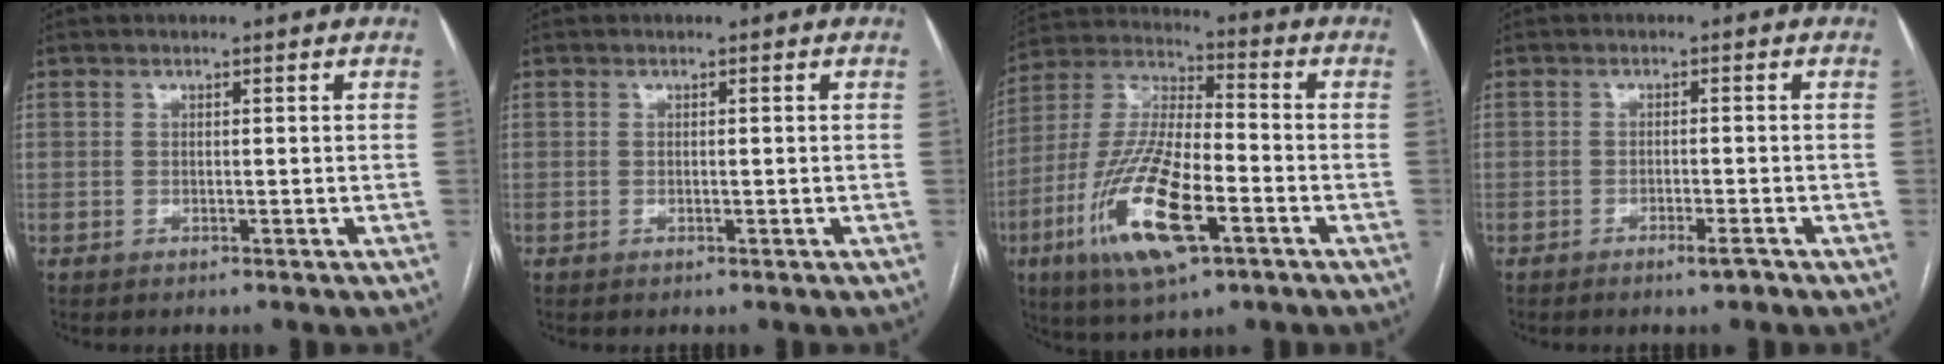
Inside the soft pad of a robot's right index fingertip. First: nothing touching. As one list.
[{"total": 0.0}, {"total": 18.0, "force": [-7.0, 4.8, 15.8], "torque": [-0.334, -0.015, -0.121]}, {"total": 2.1, "force": [-1.5, 0.1, 1.4], "torque": [-0.024, -0.002, -0.023]}]